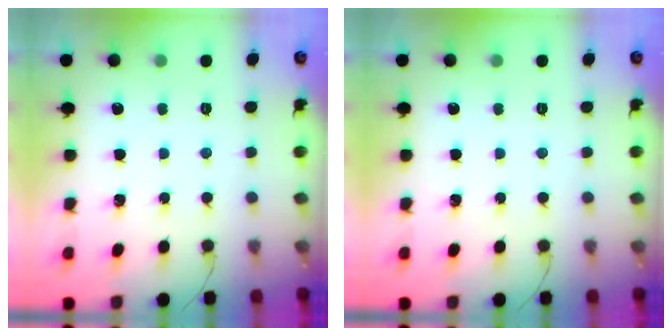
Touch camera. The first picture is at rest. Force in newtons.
{"total": 0.0}